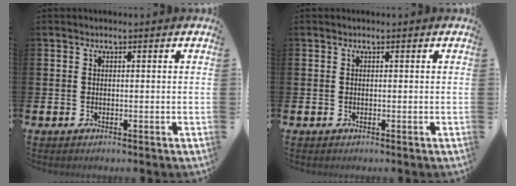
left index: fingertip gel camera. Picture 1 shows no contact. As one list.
[{"total": 0.0}]